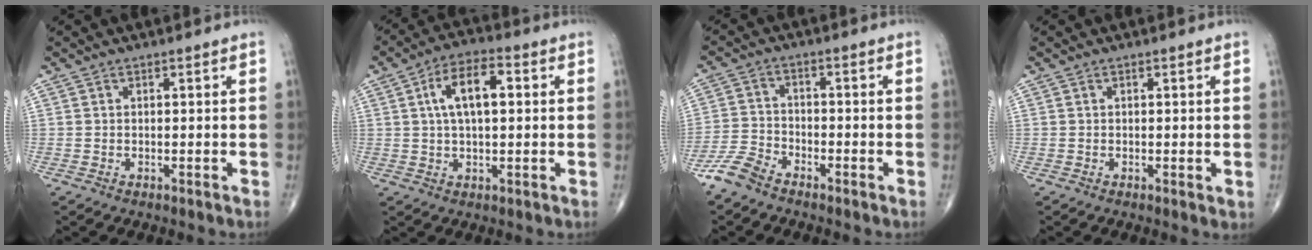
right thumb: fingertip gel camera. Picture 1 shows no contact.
{"total": 9.6, "force": [2.0, 4.5, 8.3], "torque": [-0.140, 0.017, 0.029]}
{"total": 5.6, "force": [-4.7, 2.3, 2.1], "torque": [-0.049, 0.009, -0.102]}
{"total": 1.1, "force": [0.0, 0.3, 1.1], "torque": [-0.017, -0.005, -0.001]}